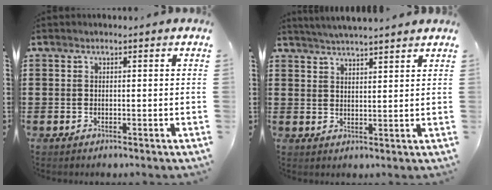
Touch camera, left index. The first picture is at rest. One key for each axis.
{"total": 2.9, "fx": 2.9, "fy": -0.7, "fz": 0.2, "tx": -0.013, "ty": -0.010, "tz": 0.051}